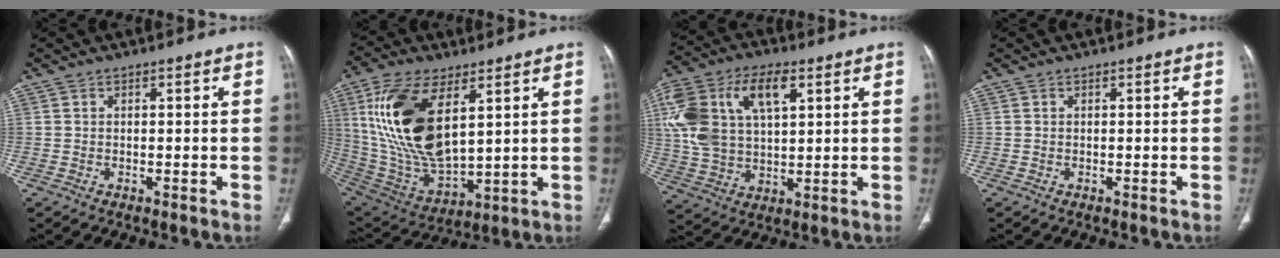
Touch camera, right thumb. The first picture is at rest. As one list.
[{"total": 21.2, "force": [6.9, 10.0, 17.3], "torque": [-0.340, -0.031, 0.142]}, {"total": 18.8, "force": [6.1, 10.5, 14.4], "torque": [-0.291, 0.009, 0.111]}, {"total": 0.0}]